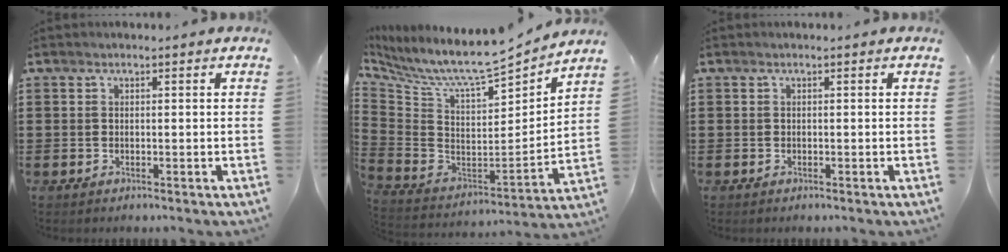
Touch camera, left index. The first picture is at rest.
{"total": 7.5, "force": [6.4, 1.3, 3.7], "torque": [-0.104, -0.060, 0.103]}
{"total": 0.0}